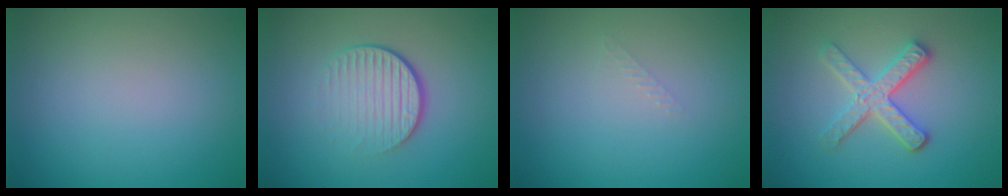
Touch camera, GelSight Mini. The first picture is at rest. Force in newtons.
{"total": 4.3, "press": 2.6, "slide": 3.4}
{"total": 0.8, "press": 0.7, "slide": 0.2}
{"total": 3.6, "press": 3.1, "slide": 1.8}